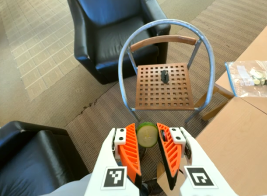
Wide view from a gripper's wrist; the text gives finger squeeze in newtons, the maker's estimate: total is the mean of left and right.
{"total": 8.6, "left": 8.4, "right": 8.8}